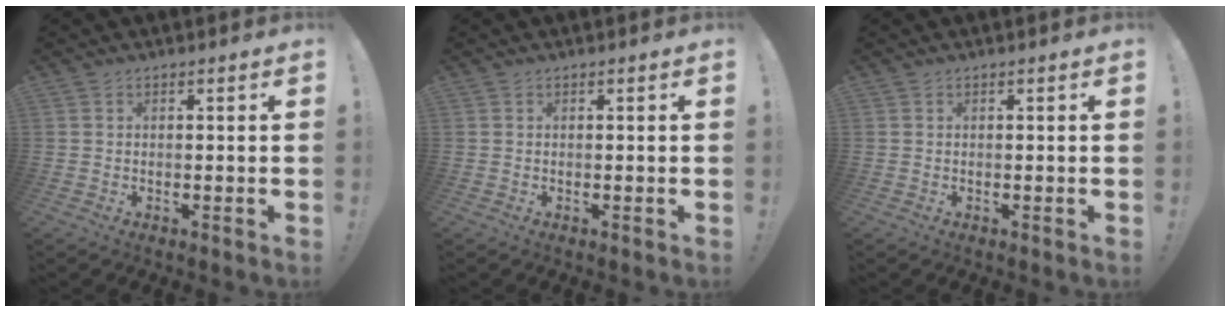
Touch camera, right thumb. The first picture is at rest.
{"total": 0.0}
{"total": 0.0}